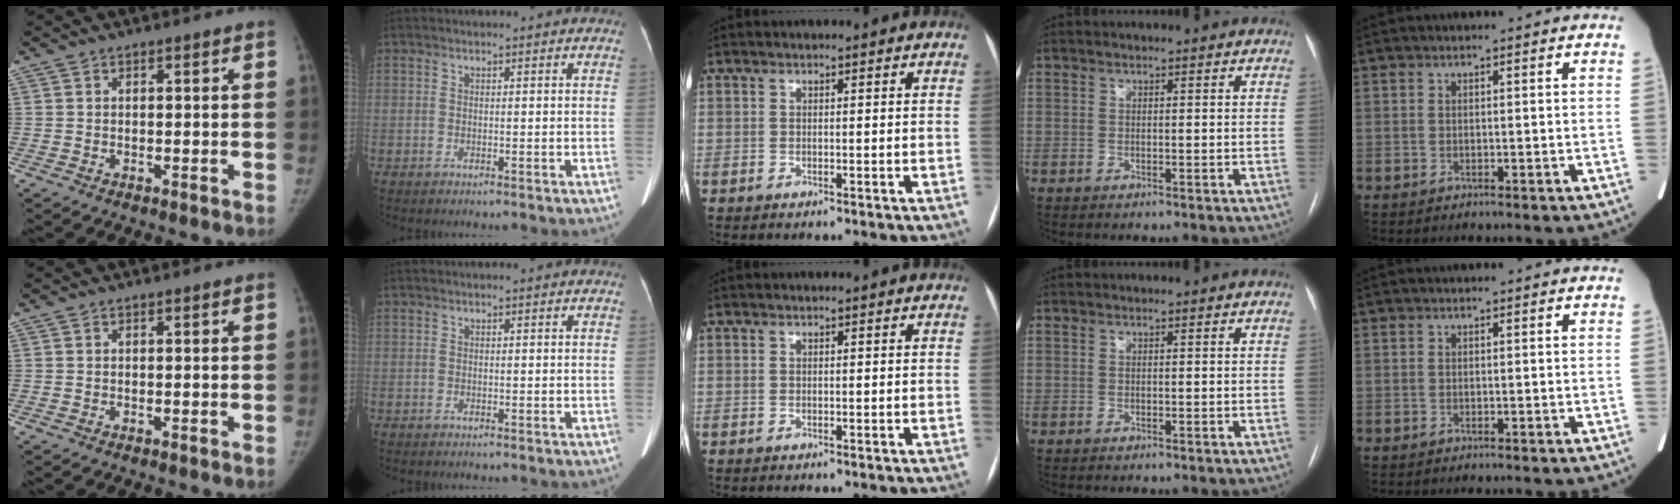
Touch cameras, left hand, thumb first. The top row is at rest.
{}